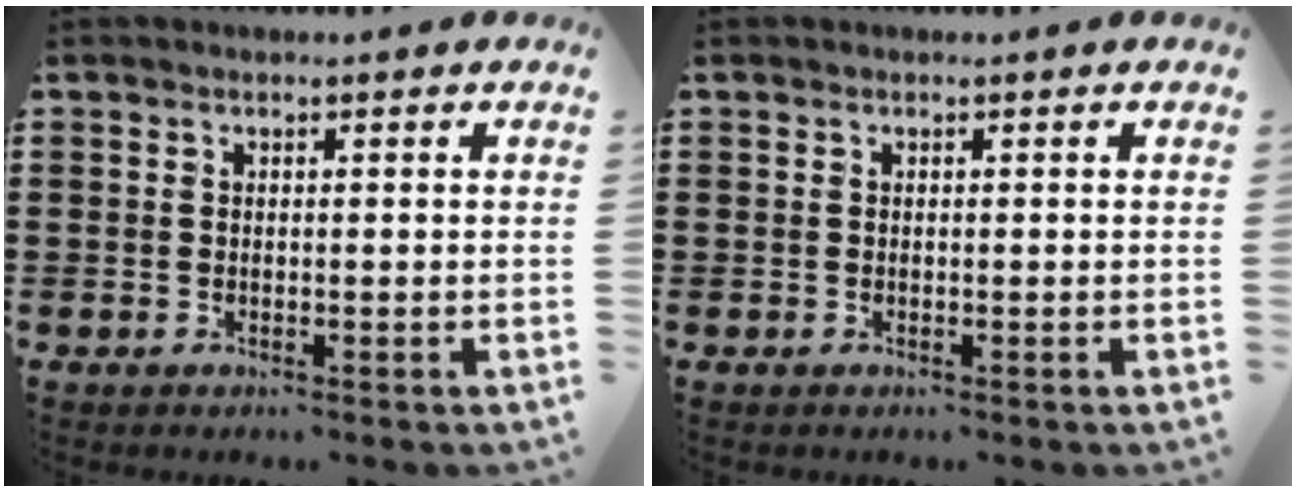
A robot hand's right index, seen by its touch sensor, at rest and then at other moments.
{"total": 0.0}